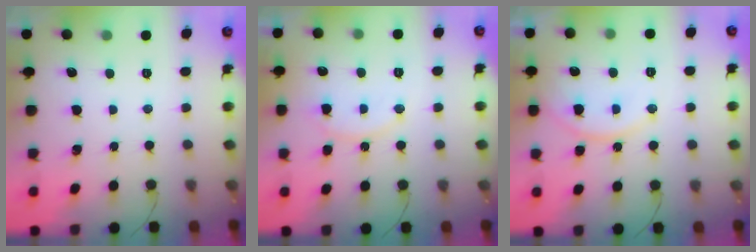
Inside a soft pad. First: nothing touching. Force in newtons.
{"total": 9.8, "press": 9.7, "slide": 0.8}
{"total": 13.9, "press": 13.5, "slide": 3.3}